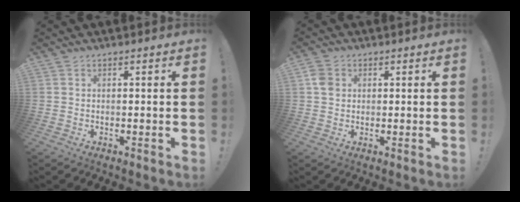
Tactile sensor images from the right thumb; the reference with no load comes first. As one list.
[{"total": 4.7, "force": [1.0, 4.0, 2.3], "torque": [-0.020, 0.005, 0.018]}]